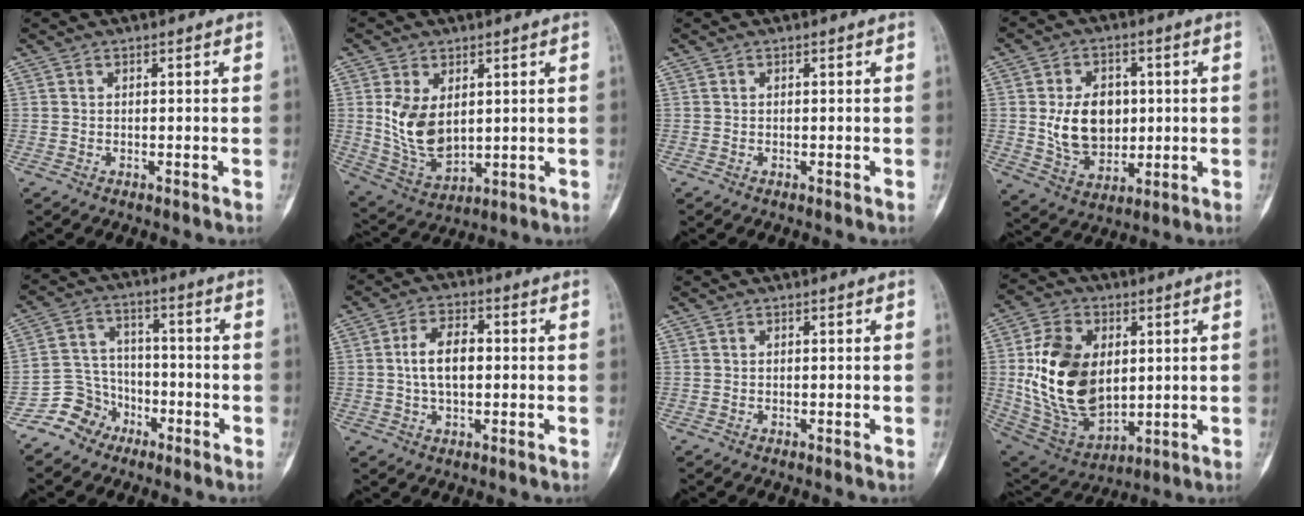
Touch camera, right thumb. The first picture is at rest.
{"total": 10.8, "force": [2.0, 6.7, 8.2], "torque": [-0.141, -0.018, 0.059]}
{"total": 0.0}
{"total": 12.3, "force": [0.8, 9.0, 8.4], "torque": [-0.106, -0.008, 0.026]}
{"total": 7.9, "force": [-5.3, 5.9, 0.5], "torque": [0.026, 0.057, -0.107]}
{"total": 7.4, "force": [0.2, 4.1, 6.2], "torque": [-0.105, 0.015, -0.001]}
{"total": 0.0}
{"total": 20.4, "force": [2.0, 13.4, 15.2], "torque": [-0.259, -0.016, 0.056]}